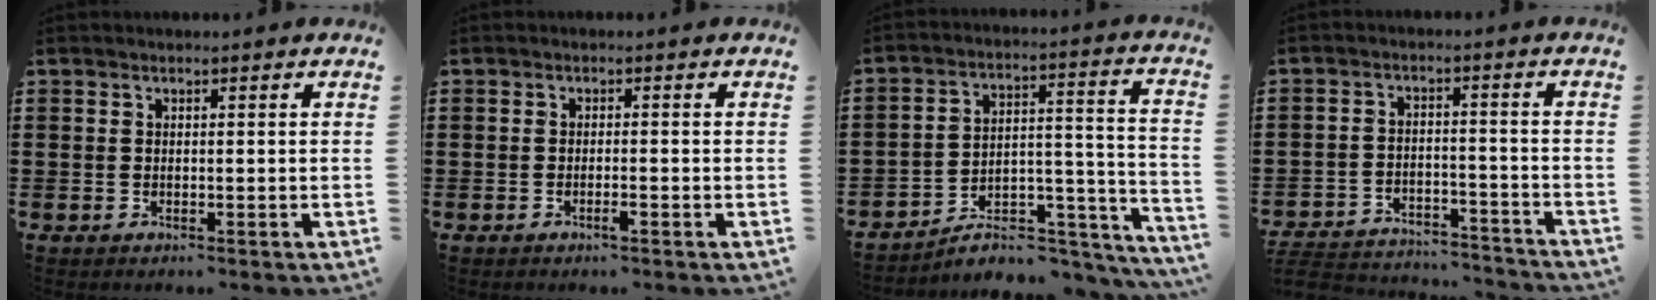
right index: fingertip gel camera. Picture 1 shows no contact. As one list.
[{"total": 1.3, "force": [-0.7, 0.0, 1.1], "torque": [-0.019, -0.006, -0.010]}, {"total": 6.4, "force": [-5.2, 2.4, 2.7], "torque": [-0.041, 0.009, -0.098]}, {"total": 5.3, "force": [-5.1, 0.7, 1.0], "torque": [-0.031, 0.000, -0.106]}]